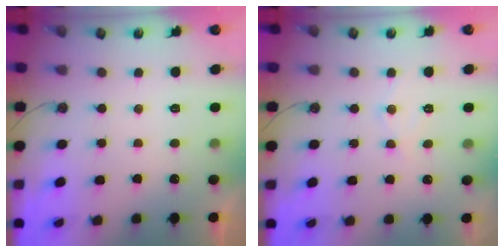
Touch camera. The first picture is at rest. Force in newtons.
{"total": 5.7, "press": 5.7, "slide": 0.9}